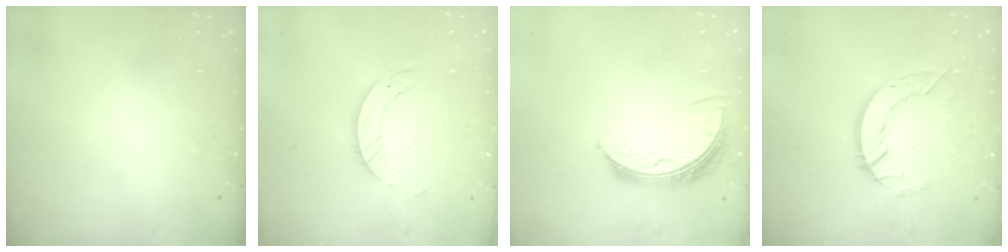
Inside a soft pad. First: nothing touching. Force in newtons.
{"total": 4.2, "press": 4.2, "slide": 0.3}
{"total": 8.9, "press": 8.9, "slide": 0.5}
{"total": 8.7, "press": 8.6, "slide": 0.8}